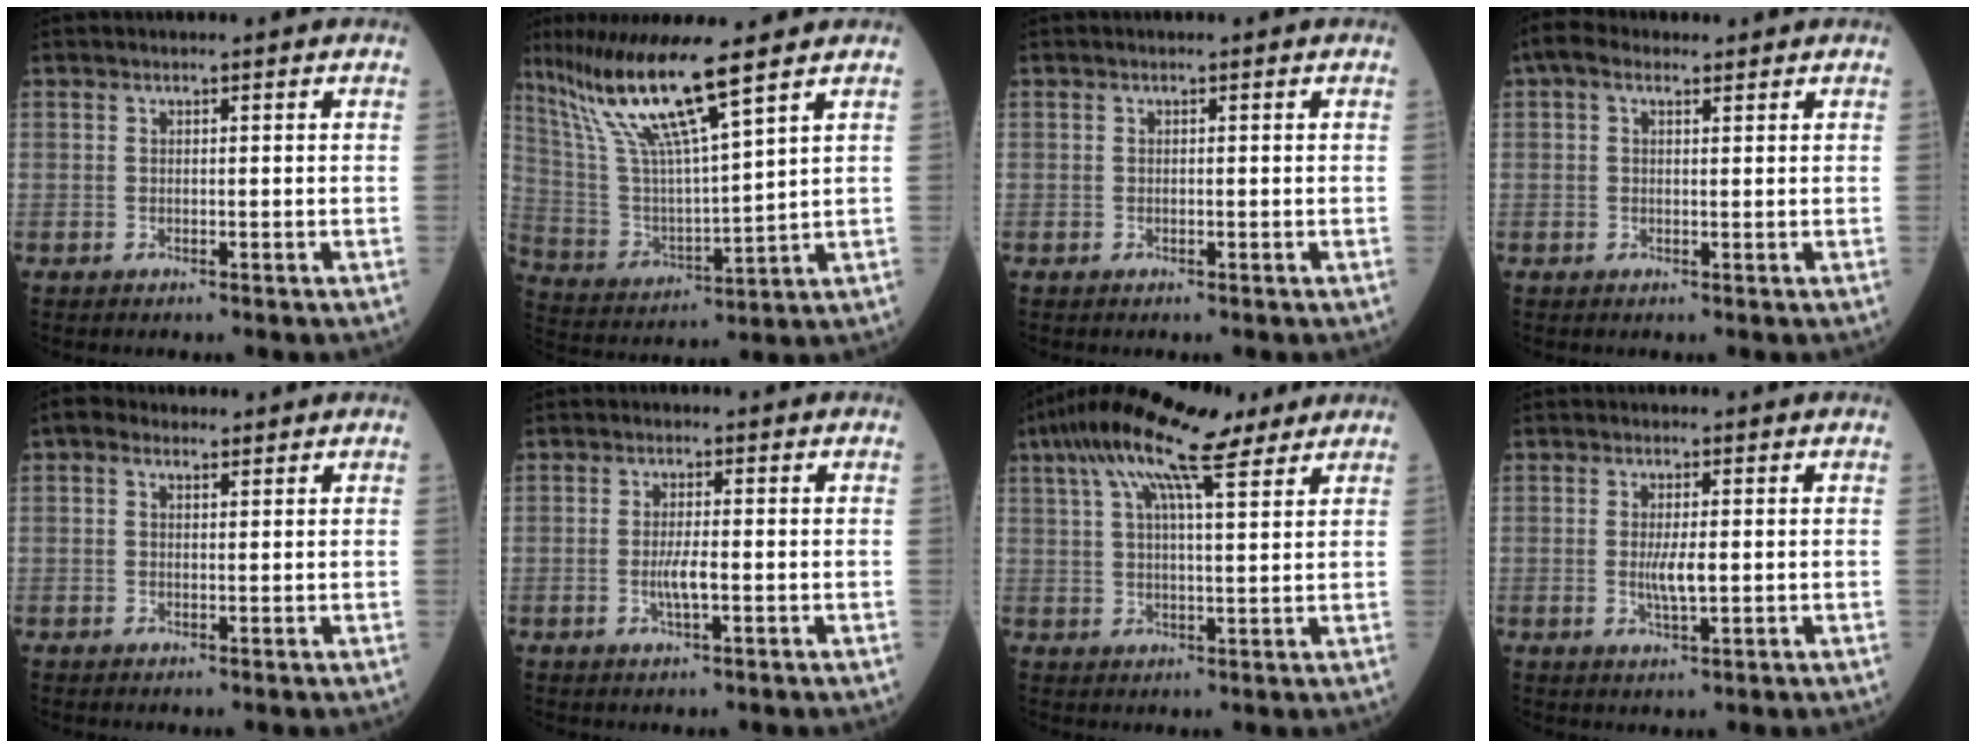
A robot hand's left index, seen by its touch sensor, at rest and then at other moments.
{"total": 13.8, "force": [9.9, -0.6, 9.6], "torque": [-0.194, 0.001, 0.193]}
{"total": 0.0}
{"total": 3.4, "force": [1.9, 1.7, 2.2], "torque": [-0.055, 0.028, 0.034]}
{"total": 2.3, "force": [1.3, 1.4, 1.3], "torque": [-0.034, 0.021, 0.024]}
{"total": 3.0, "force": [-0.7, 0.4, 2.9], "torque": [-0.061, -0.003, -0.012]}
{"total": 12.9, "force": [8.5, 2.6, 9.4], "torque": [-0.175, 0.044, 0.143]}
{"total": 3.5, "force": [-0.1, 0.6, 3.4], "torque": [-0.070, -0.006, 0.000]}